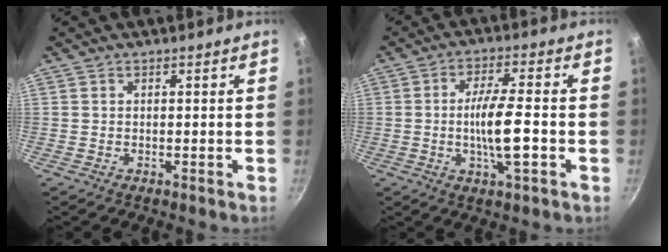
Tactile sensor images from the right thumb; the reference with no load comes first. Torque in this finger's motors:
{"motor_torque": [2.45, 2.21, 2.13, -0.66, 0.76]}